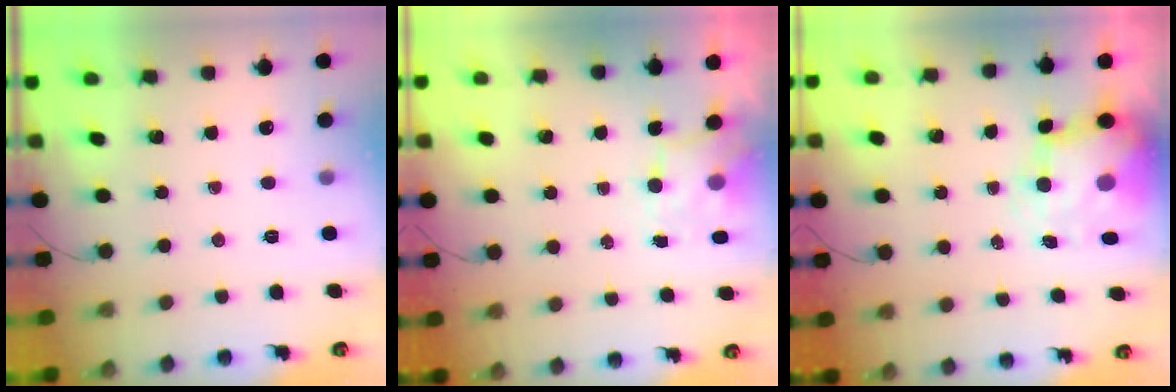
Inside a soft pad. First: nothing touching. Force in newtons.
{"total": 4.0, "press": 3.9, "slide": 0.9}
{"total": 8.1, "press": 8.0, "slide": 1.4}